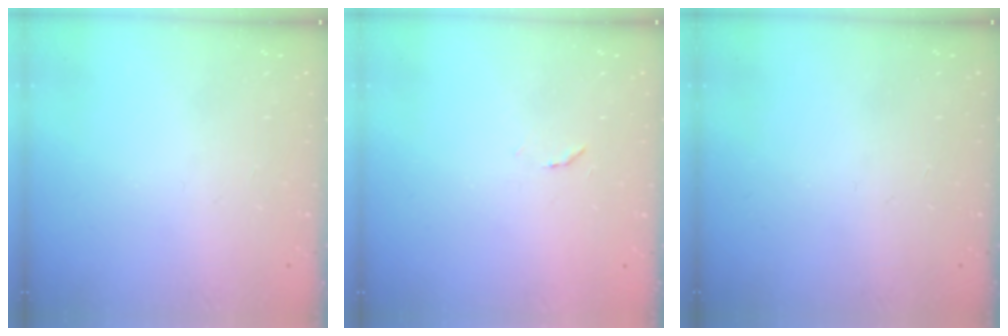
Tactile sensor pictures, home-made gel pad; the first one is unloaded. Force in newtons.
{"total": 5.9, "press": 5.9, "slide": 0.4}
{"total": 0.0}